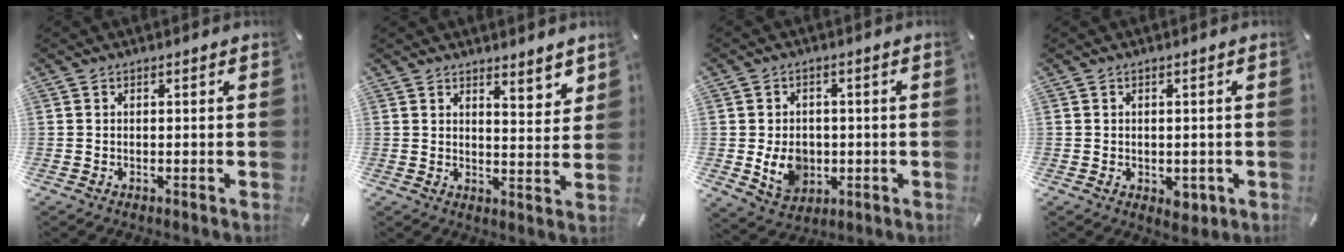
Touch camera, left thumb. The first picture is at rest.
{"total": 4.6, "force": [4.3, 1.2, 0.9], "torque": [0.001, -0.044, 0.073]}
{"total": 8.6, "force": [-1.0, 7.2, 4.5], "torque": [-0.085, 0.006, -0.016]}
{"total": 3.3, "force": [-0.8, 2.5, 2.0], "torque": [-0.014, 0.000, -0.013]}